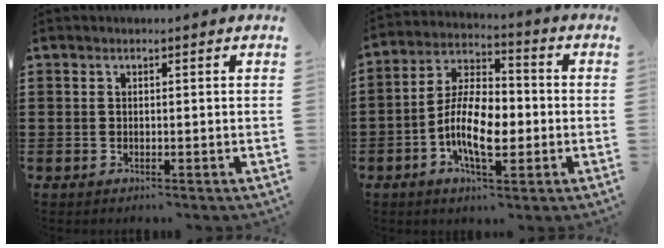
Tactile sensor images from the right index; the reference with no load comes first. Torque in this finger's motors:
{"motor_torque": [2.14, 0.00, 0.94, 0.21]}